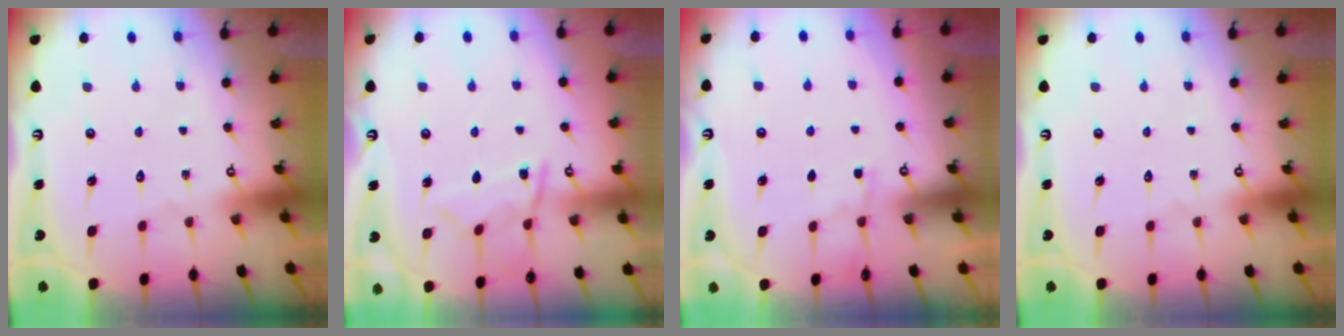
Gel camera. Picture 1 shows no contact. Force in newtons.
{"total": 10.4, "press": 10.3, "slide": 0.9}
{"total": 3.6, "press": 3.6, "slide": 0.5}
{"total": 0.0}